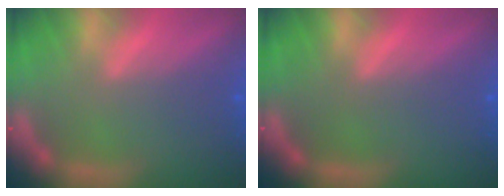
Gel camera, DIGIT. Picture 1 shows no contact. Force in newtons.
{"total": 0.0}